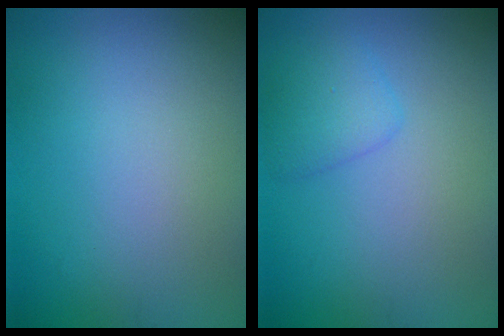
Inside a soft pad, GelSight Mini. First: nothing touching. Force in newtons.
{"total": 1.9, "press": 1.9, "slide": 0.2}